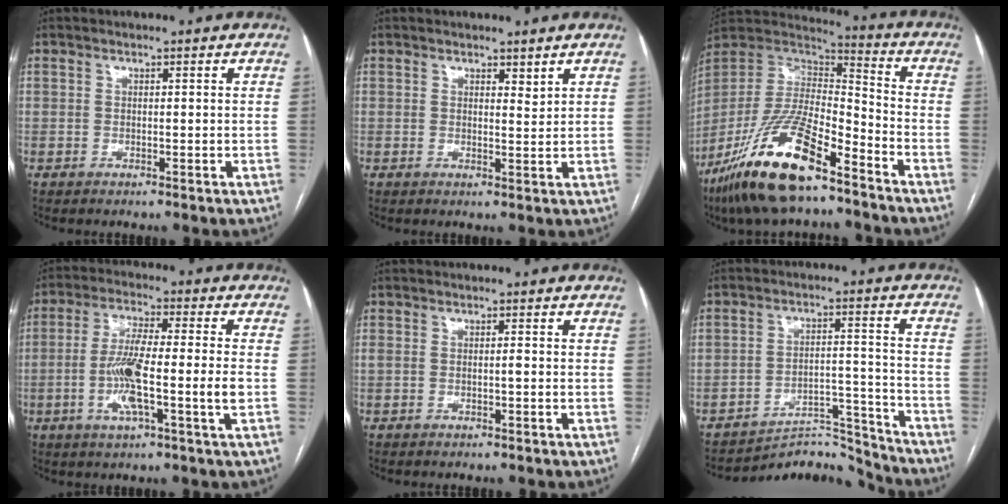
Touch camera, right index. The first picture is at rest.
{"total": 1.8, "force": [1.5, 0.5, 0.9], "torque": [-0.012, -0.008, 0.025]}
{"total": 20.2, "force": [-13.4, 4.8, 14.4], "torque": [-0.315, -0.021, -0.250]}
{"total": 10.8, "force": [-2.2, 0.4, 10.6], "torque": [-0.203, 0.000, -0.046]}
{"total": 0.9, "force": [-0.1, 0.2, 0.9], "torque": [-0.021, 0.006, 0.001]}
{"total": 8.6, "force": [-8.3, 1.5, -1.7], "torque": [0.045, 0.053, -0.126]}